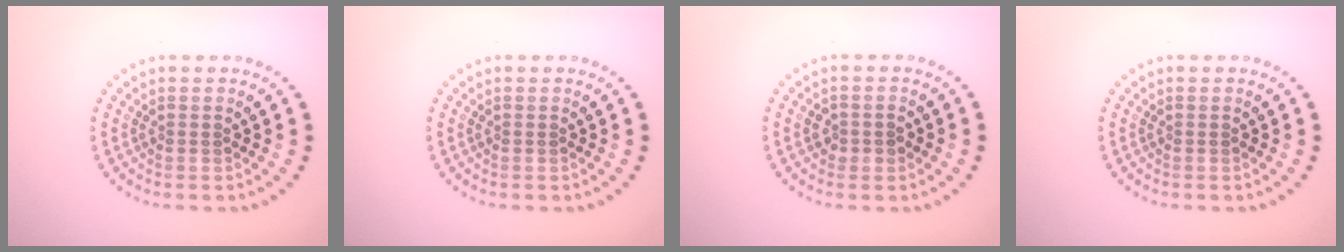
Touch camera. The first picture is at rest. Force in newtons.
{"total": 0.0}
{"total": 1.5, "press": 1.4, "slide": 0.3}
{"total": 0.0}